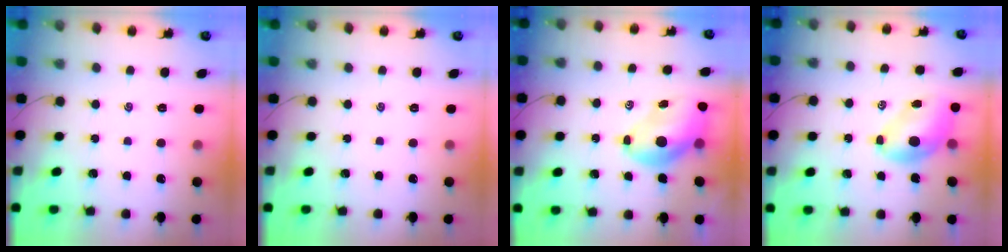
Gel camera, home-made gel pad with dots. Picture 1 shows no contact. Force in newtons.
{"total": 0.0}
{"total": 8.7, "press": 8.3, "slide": 2.4}
{"total": 7.1, "press": 6.9, "slide": 1.6}